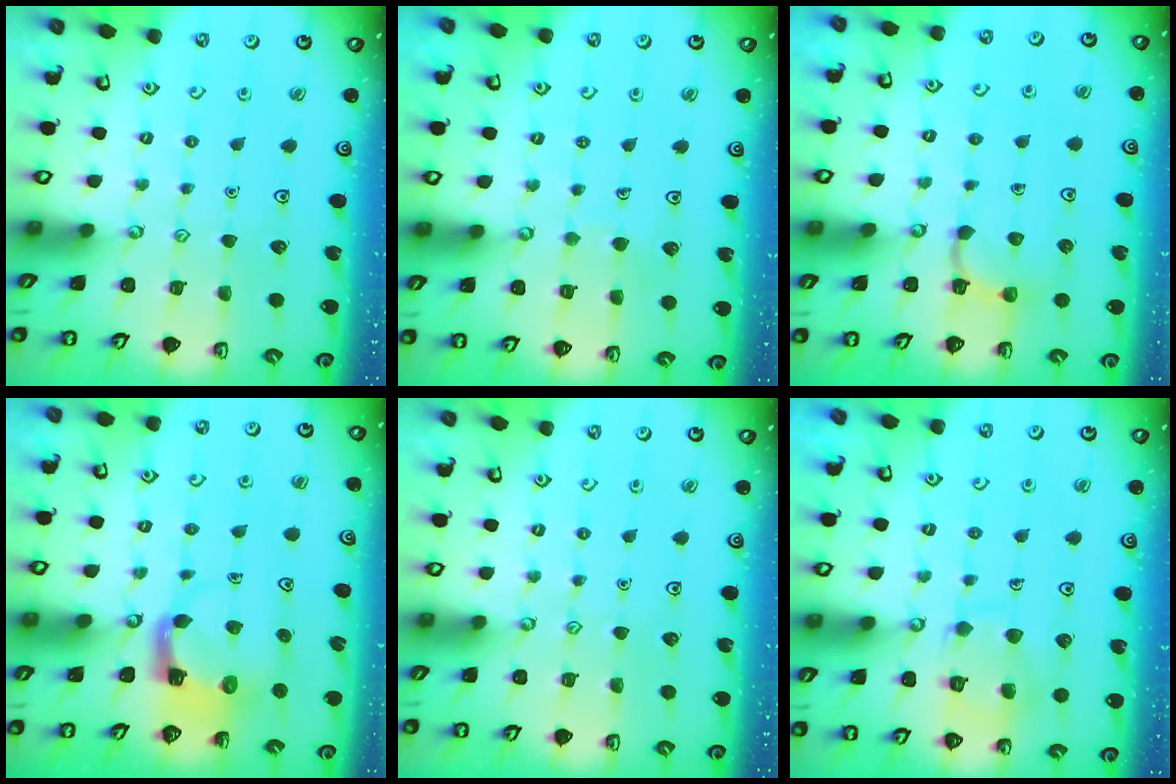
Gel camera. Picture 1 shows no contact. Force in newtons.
{"total": 3.5, "press": 3.5, "slide": 0.2}
{"total": 3.0, "press": 2.9, "slide": 0.7}
{"total": 4.0, "press": 3.9, "slide": 0.6}
{"total": 0.0}
{"total": 10.1, "press": 10.1, "slide": 0.1}